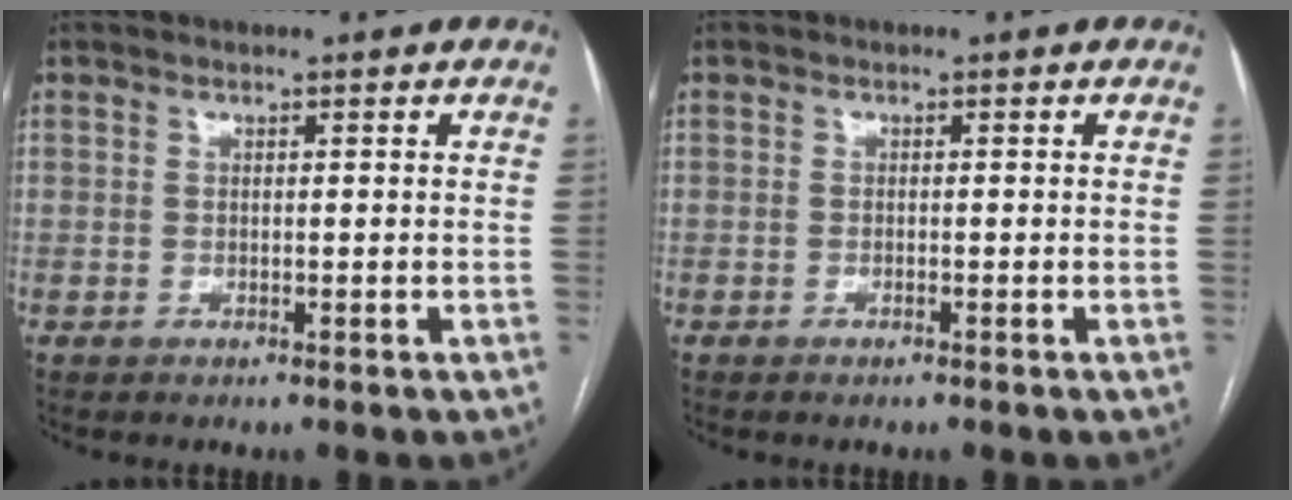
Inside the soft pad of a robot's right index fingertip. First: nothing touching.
{"total": 0.6, "force": [-0.5, 0.0, 0.3], "torque": [-0.010, -0.001, -0.007]}